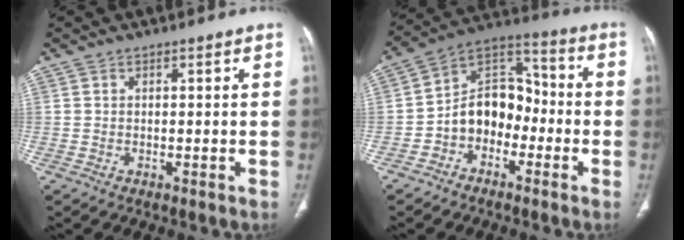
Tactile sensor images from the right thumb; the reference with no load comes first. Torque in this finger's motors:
{"motor_torque": [0.73, 0.89, 1.08, -0.81, 0.05]}